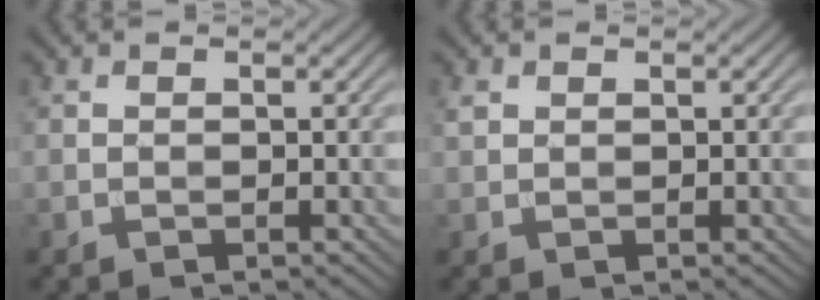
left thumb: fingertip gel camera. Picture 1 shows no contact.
{"total": 1.0, "force": [0.6, 0.7, 0.4], "torque": [-0.011, 0.001, 0.013]}